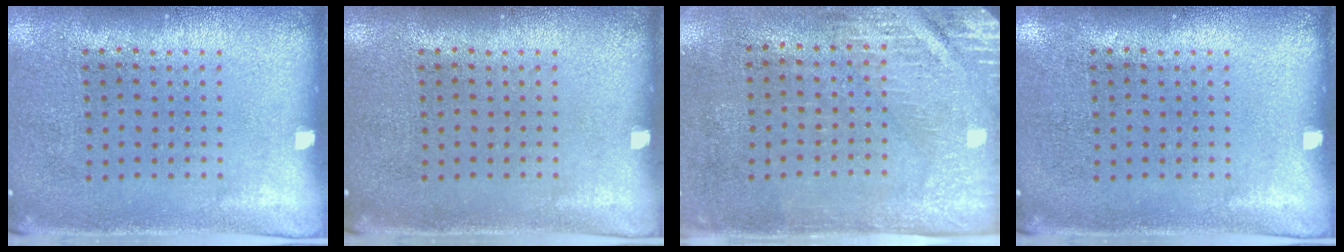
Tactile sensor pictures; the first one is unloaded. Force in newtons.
{"total": 0.0}
{"total": 2.9, "press": 2.5, "slide": 1.5}
{"total": 0.0}